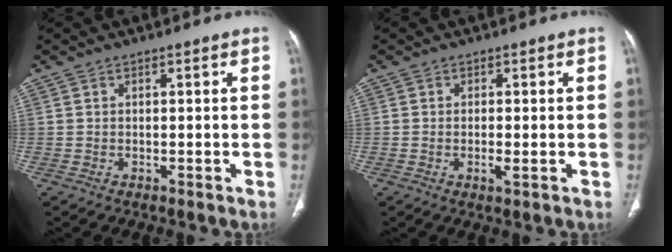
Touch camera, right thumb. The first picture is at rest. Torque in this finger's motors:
{"motor_torque": [-0.40, 0.10, -0.24, 0.10, -0.01]}